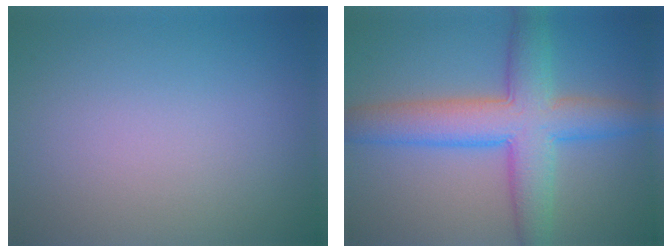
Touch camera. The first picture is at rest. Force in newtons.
{"total": 7.6, "press": 7.6, "slide": 0.1}